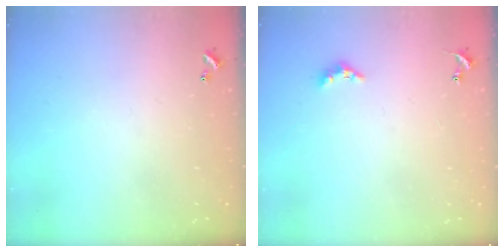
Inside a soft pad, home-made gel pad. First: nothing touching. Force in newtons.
{"total": 2.9, "press": 2.9, "slide": 0.6}